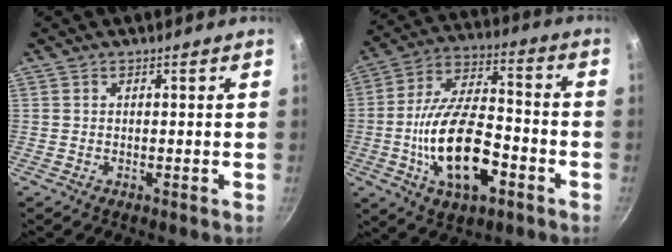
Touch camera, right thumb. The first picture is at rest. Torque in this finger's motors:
{"motor_torque": [0.44, 0.72, 2.12, -0.66, 0.69]}